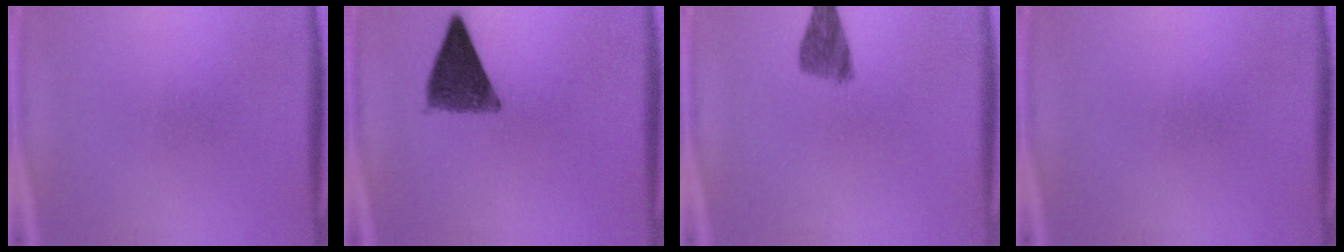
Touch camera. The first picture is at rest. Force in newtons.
{"total": 9.1}
{"total": 4.2}
{"total": 0.0}